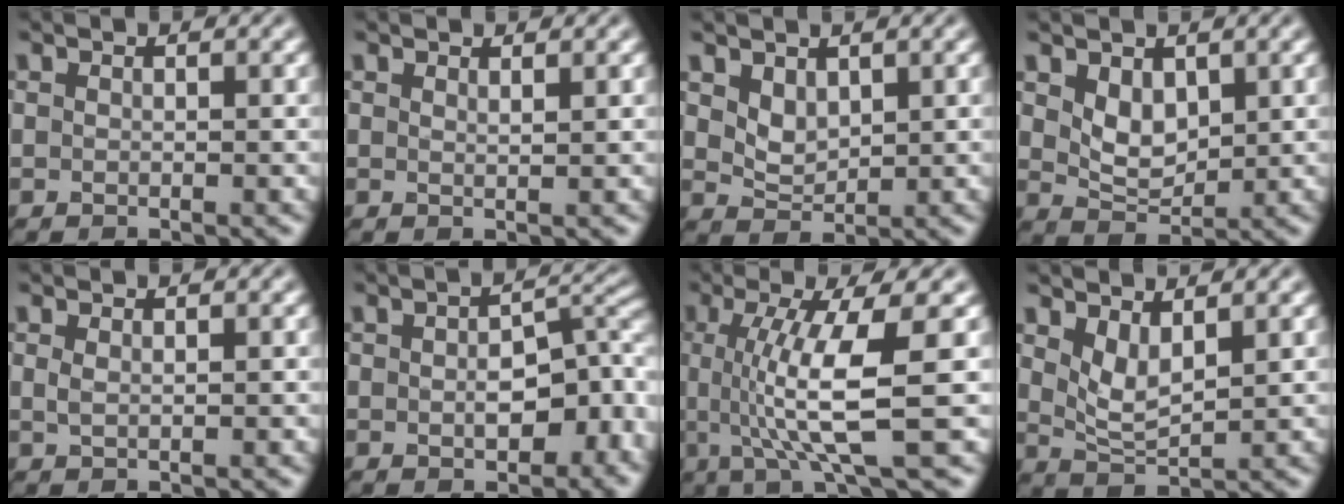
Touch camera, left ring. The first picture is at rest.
{"total": 0.8, "force": [0.7, 0.1, 0.3], "torque": [0.000, 0.000, 0.012]}
{"total": 2.0, "force": [1.2, 1.3, 1.1], "torque": [-0.024, -0.007, 0.030]}
{"total": 2.8, "force": [1.1, 1.8, 1.8], "torque": [-0.036, -0.009, 0.030]}
{"total": 0.8, "force": [0.2, 0.3, 0.7], "torque": [-0.016, 0.000, 0.005]}
{"total": 7.0, "force": [-1.4, 4.1, 5.6], "torque": [-0.076, -0.004, -0.017]}
{"total": 8.1, "force": [0.2, 1.7, 7.9], "torque": [-0.127, -0.004, 0.006]}
{"total": 2.8, "force": [1.5, 1.0, 2.1], "torque": [-0.047, -0.010, 0.036]}